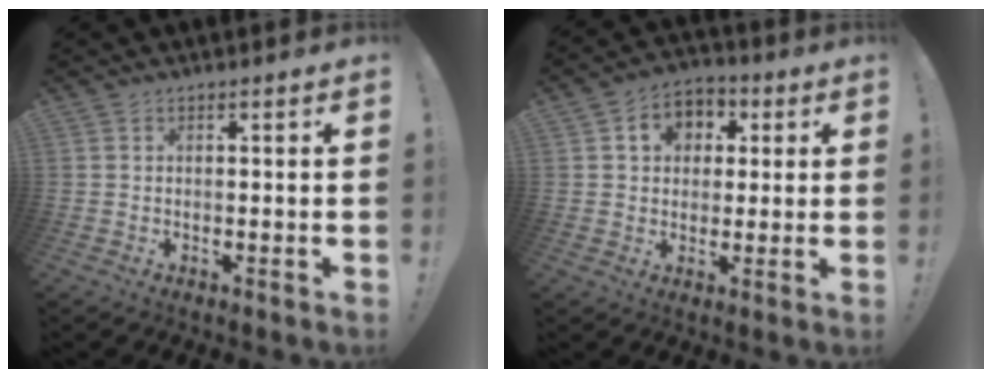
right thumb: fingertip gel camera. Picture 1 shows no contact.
{"total": 8.3, "force": [2.1, 7.2, 3.5], "torque": [-0.043, -0.001, 0.043]}